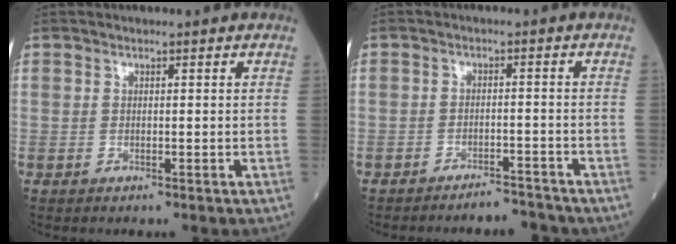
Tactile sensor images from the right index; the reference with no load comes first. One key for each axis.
{"total": 3.9, "fx": -3.8, "fy": 0.7, "fz": 0.4, "tx": -0.002, "ty": -0.003, "tz": -0.060}